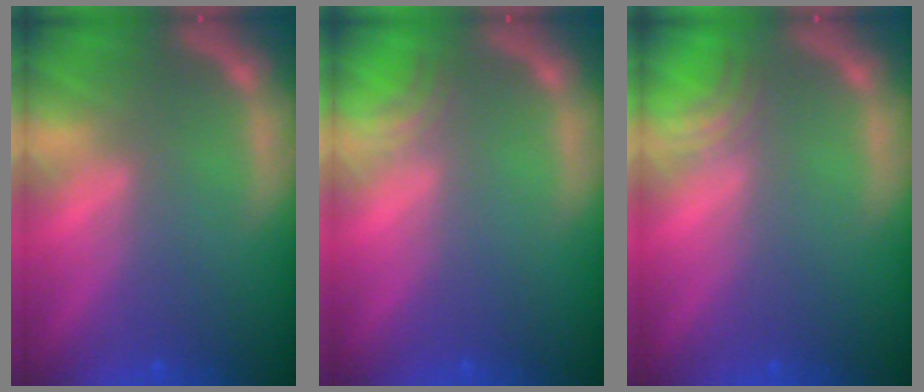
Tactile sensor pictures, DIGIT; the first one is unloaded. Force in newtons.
{"total": 1.5}
{"total": 2.0}